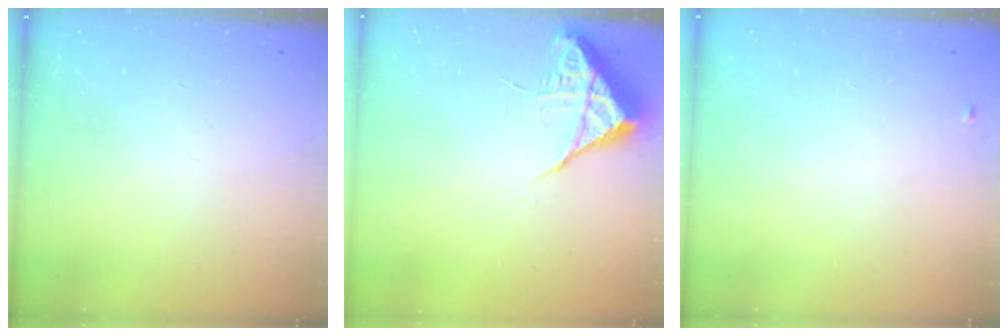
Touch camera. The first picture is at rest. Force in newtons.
{"total": 6.7, "press": 6.7, "slide": 0.5}
{"total": 3.9, "press": 3.8, "slide": 0.6}